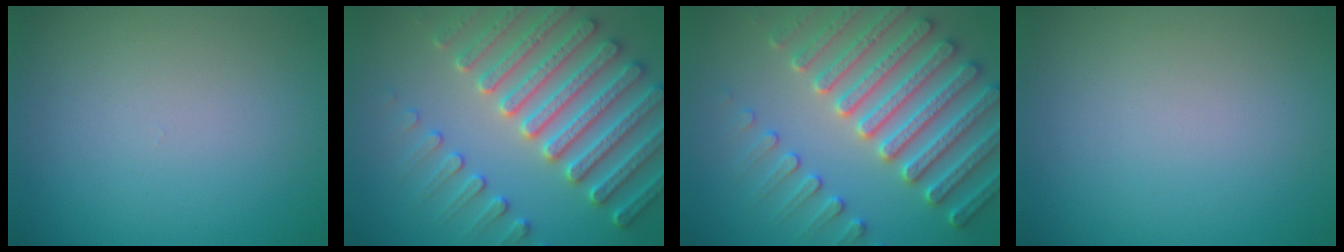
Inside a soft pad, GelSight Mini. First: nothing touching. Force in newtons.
{"total": 7.7, "press": 7.4, "slide": 2.0}
{"total": 7.7, "press": 7.4, "slide": 2.0}
{"total": 0.0}